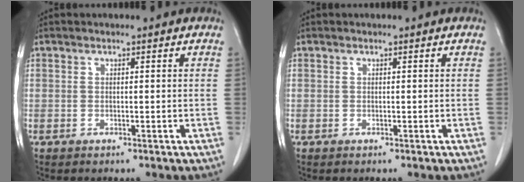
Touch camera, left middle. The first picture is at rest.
{"total": 0.0}